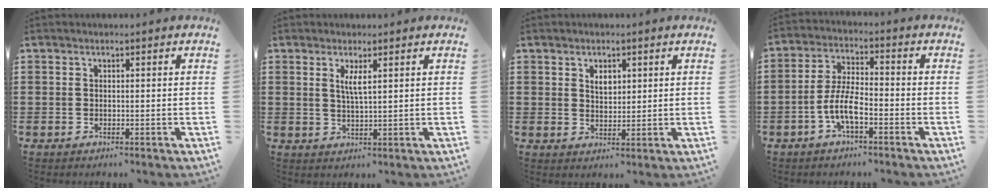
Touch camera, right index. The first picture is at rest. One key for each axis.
{"total": 2.6, "fx": 1.0, "fy": 0.4, "fz": 2.4, "tx": -0.050, "ty": 0.001, "tz": 0.016}
{"total": 2.5, "fx": 1.2, "fy": 1.6, "fz": 1.5, "tx": -0.028, "ty": 0.003, "tz": 0.020}
{"total": 6.6, "fx": -2.8, "fy": 2.1, "fz": 5.6, "tx": -0.135, "ty": -0.006, "tz": -0.061}